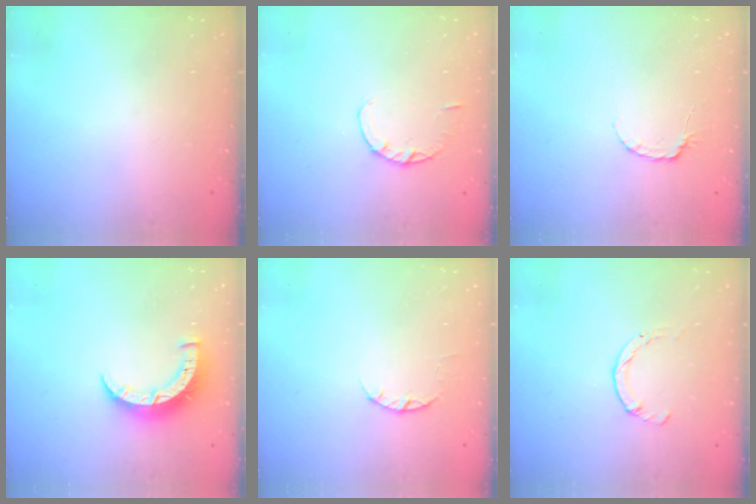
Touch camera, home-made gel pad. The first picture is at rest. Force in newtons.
{"total": 1.8, "press": 1.8, "slide": 0.3}
{"total": 3.7, "press": 3.6, "slide": 0.5}
{"total": 7.0, "press": 7.0, "slide": 0.2}
{"total": 2.4, "press": 2.4, "slide": 0.4}
{"total": 0.0}